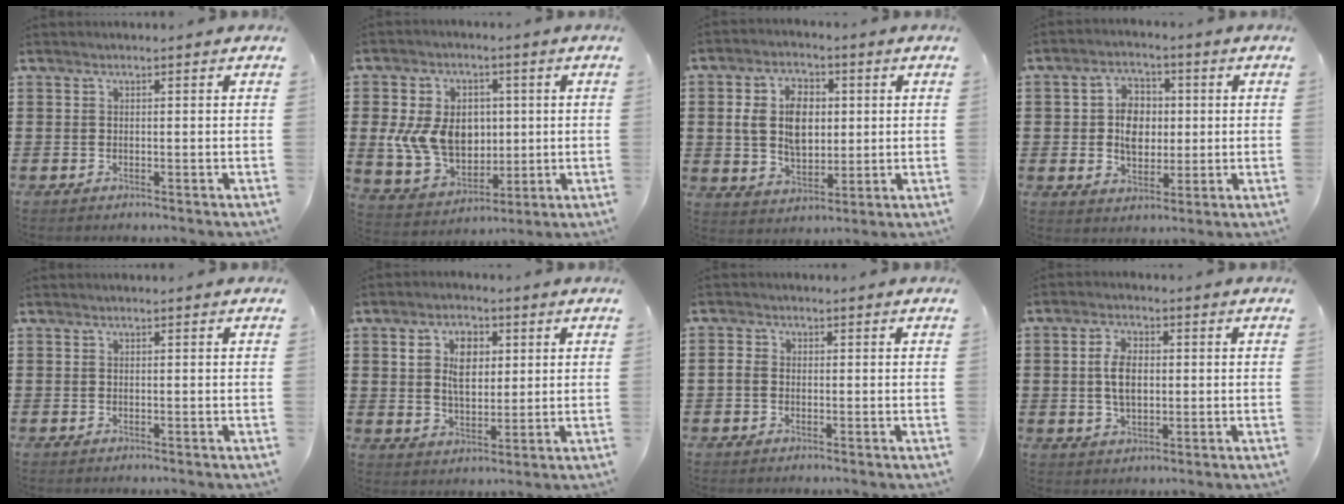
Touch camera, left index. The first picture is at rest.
{"total": 10.5, "force": [0.7, 8.3, 6.4], "torque": [-0.155, 0.016, 0.013]}
{"total": 8.3, "force": [1.4, 5.7, 6.0], "torque": [-0.134, 0.013, 0.020]}
{"total": 6.5, "force": [0.3, 4.7, 4.5], "torque": [-0.081, 0.009, 0.001]}
{"total": 0.0}
{"total": 6.3, "force": [2.0, 3.8, 4.6], "torque": [-0.086, 0.009, 0.030]}
{"total": 1.7, "force": [-0.4, 1.4, 0.8], "torque": [-0.027, 0.002, -0.012]}
{"total": 5.4, "force": [0.3, 3.0, 4.5], "torque": [-0.103, 0.006, 0.000]}